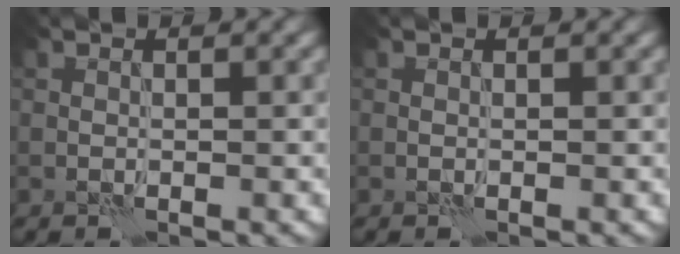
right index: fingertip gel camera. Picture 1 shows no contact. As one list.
[{"total": 0.0}]